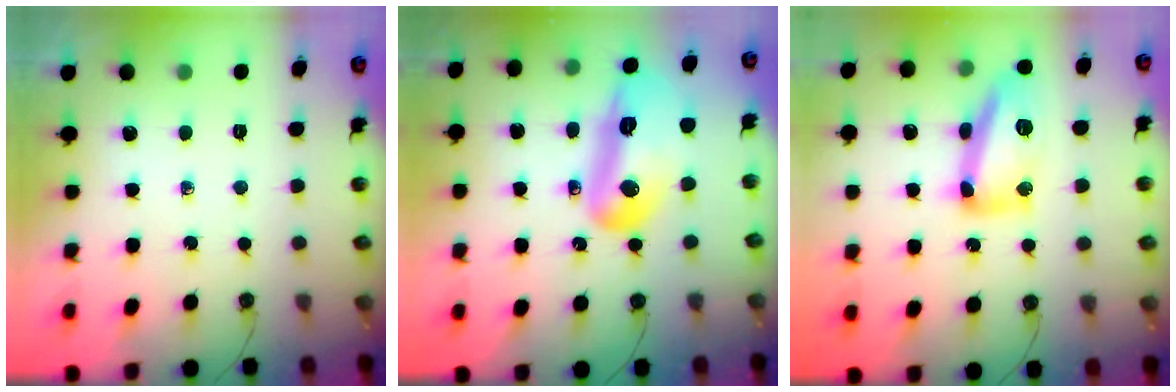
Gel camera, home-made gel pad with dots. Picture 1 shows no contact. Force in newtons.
{"total": 15.5, "press": 15.4, "slide": 2.0}
{"total": 14.3, "press": 14.3, "slide": 0.9}